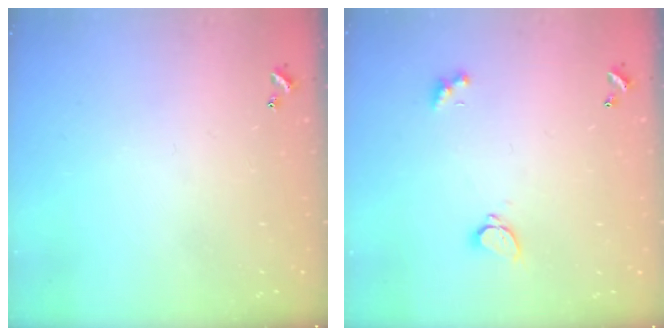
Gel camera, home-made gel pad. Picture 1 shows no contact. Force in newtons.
{"total": 1.6, "press": 1.6, "slide": 0.5}